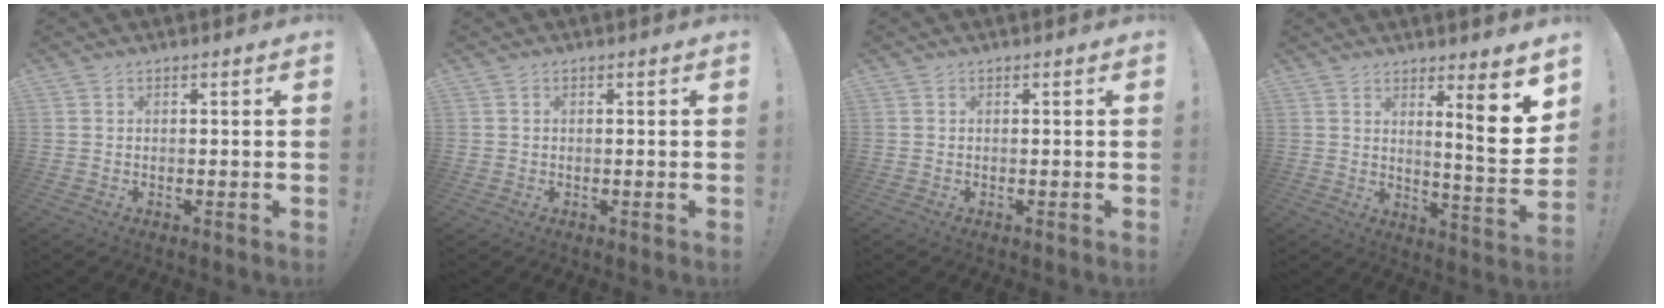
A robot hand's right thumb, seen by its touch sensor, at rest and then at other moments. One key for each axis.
{"total": 0.6, "fx": -0.1, "fy": 0.5, "fz": 0.1, "tx": 0.000, "ty": 0.002, "tz": -0.002}
{"total": 0.0}
{"total": 10.7, "fx": 5.0, "fy": 0.5, "fz": 9.4, "tx": -0.118, "ty": -0.049, "tz": 0.071}